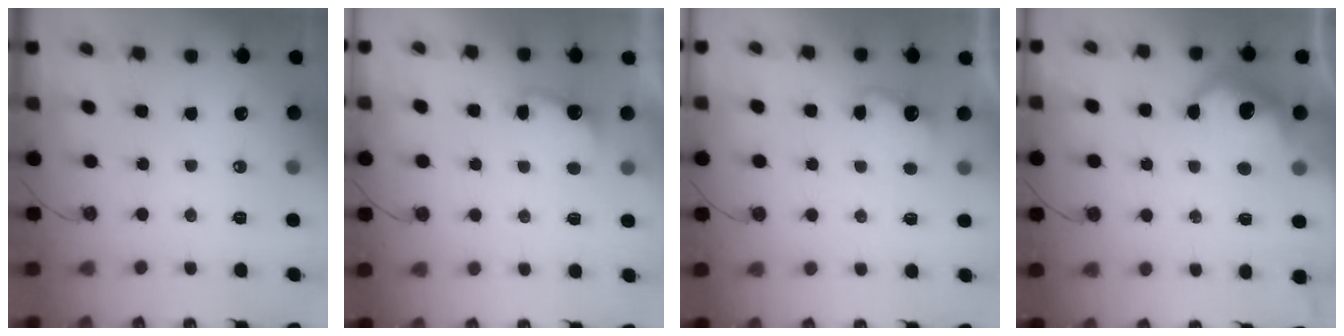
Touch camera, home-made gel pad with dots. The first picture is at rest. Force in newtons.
{"total": 5.3, "press": 5.2, "slide": 0.9}
{"total": 3.0, "press": 2.8, "slide": 1.0}
{"total": 10.8, "press": 10.7, "slide": 0.9}